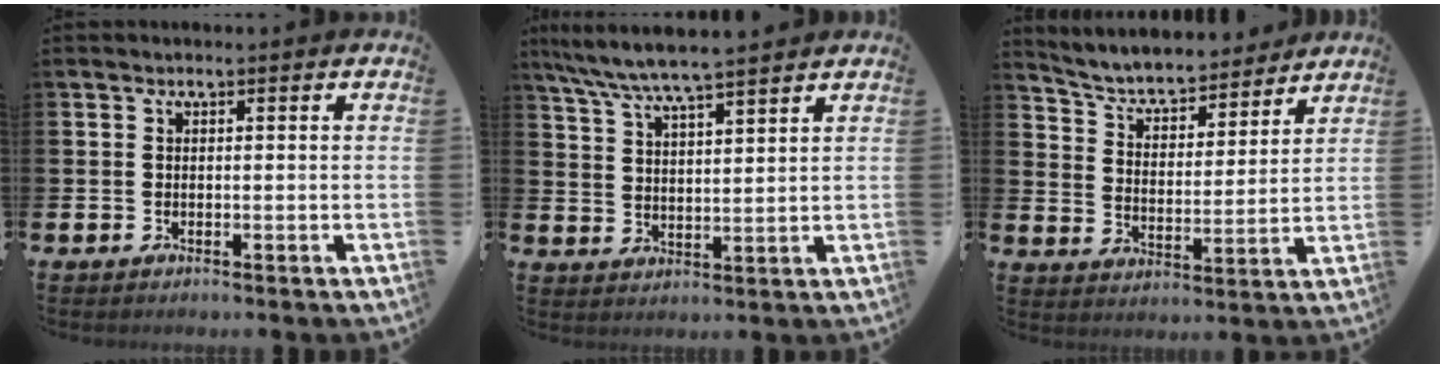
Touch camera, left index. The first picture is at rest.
{"total": 6.5, "force": [6.2, 0.0, 2.1], "torque": [-0.064, -0.029, 0.109]}
{"total": 5.8, "force": [5.4, 1.7, 1.4], "torque": [-0.055, -0.046, 0.087]}